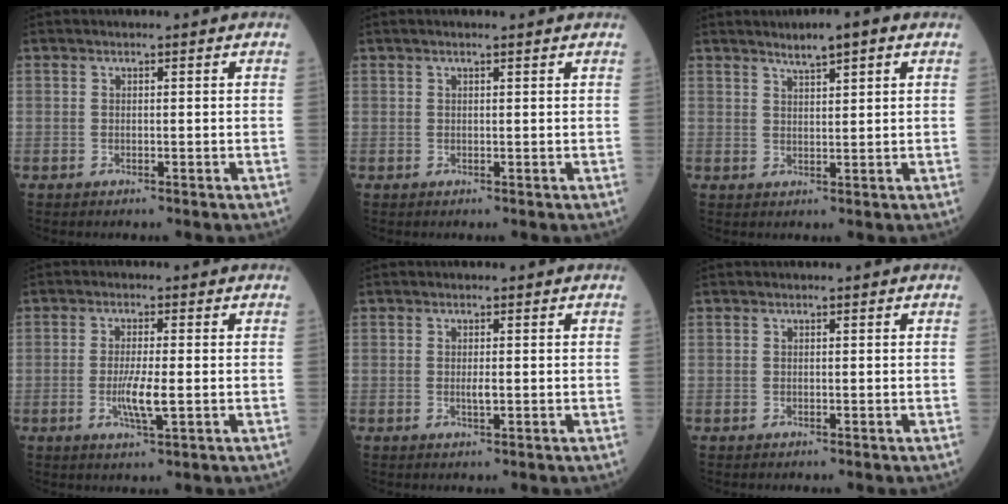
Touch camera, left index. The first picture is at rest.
{"total": 2.0, "force": [1.6, 0.0, 1.2], "torque": [-0.017, 0.018, 0.022]}
{"total": 4.2, "force": [2.8, 0.4, 3.1], "torque": [-0.054, 0.012, 0.045]}
{"total": 4.4, "force": [-0.8, 0.4, 4.3], "torque": [-0.089, -0.008, -0.014]}
{"total": 1.2, "force": [0.0, 0.2, 1.2], "torque": [-0.025, -0.002, 0.000]}
{"total": 0.0}